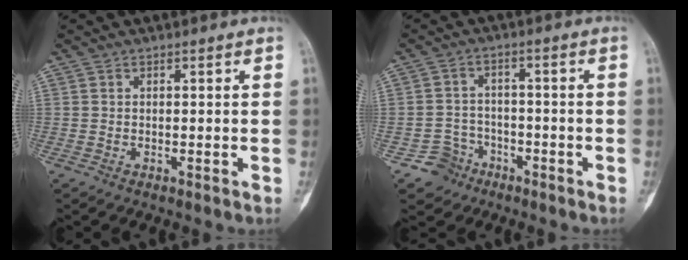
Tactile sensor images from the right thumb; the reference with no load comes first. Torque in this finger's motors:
{"motor_torque": [-0.17, -0.04, -0.07, -0.02, -0.01]}